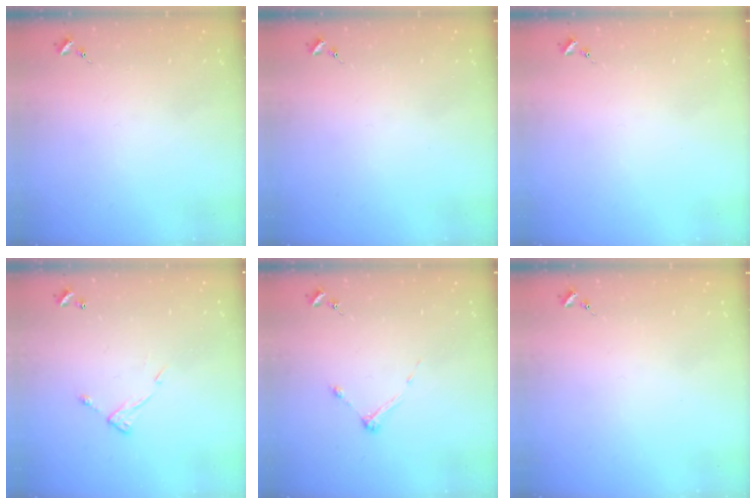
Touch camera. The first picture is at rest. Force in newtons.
{"total": 0.0}
{"total": 0.0}
{"total": 7.7, "press": 7.7, "slide": 0.6}
{"total": 4.9, "press": 4.9, "slide": 0.7}
{"total": 0.0}